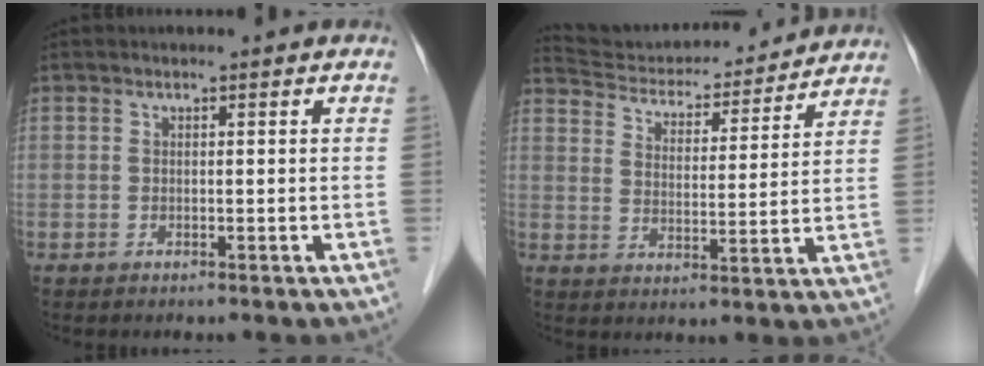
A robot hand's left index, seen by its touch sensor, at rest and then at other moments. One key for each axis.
{"total": 17.8, "fx": 17.1, "fy": 3.2, "fz": 3.9, "tx": -0.060, "ty": 0.010, "tz": 0.245}